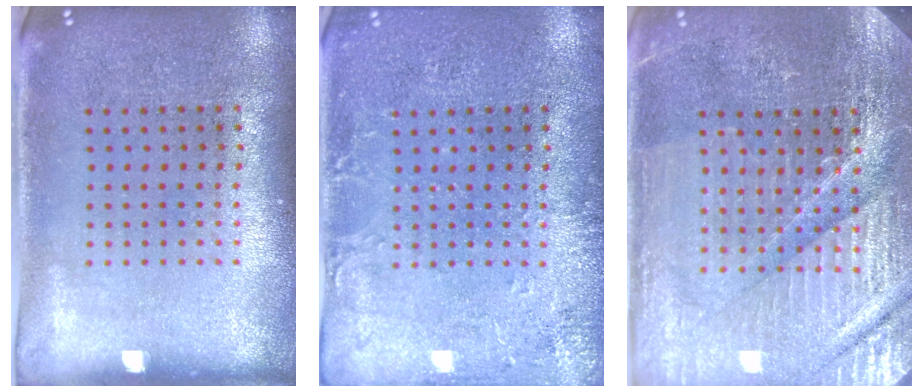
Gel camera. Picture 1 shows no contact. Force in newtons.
{"total": 2.5, "press": 2.5, "slide": 0.3}
{"total": 4.8, "press": 4.6, "slide": 1.5}